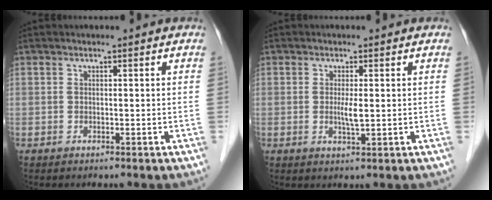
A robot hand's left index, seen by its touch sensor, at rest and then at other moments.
{"total": 2.1, "force": [-0.3, 0.2, 2.1], "torque": [-0.044, -0.010, -0.005]}